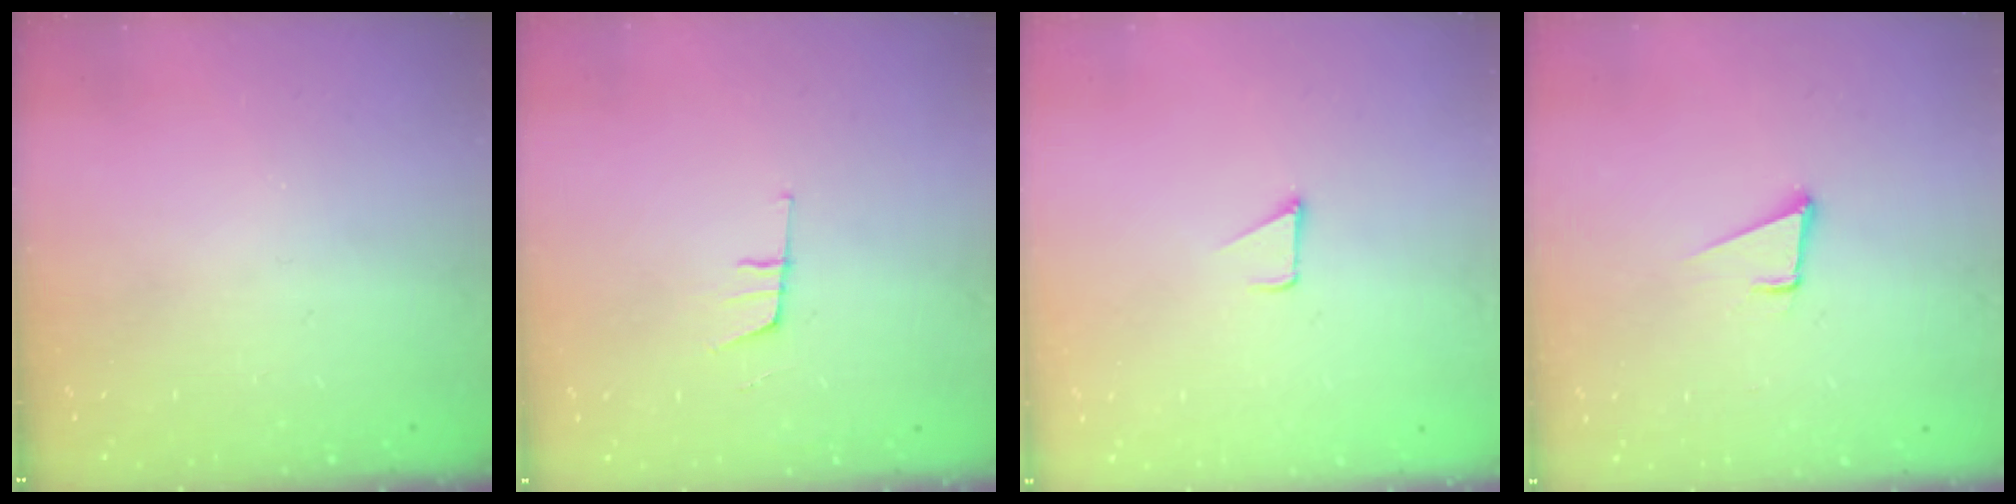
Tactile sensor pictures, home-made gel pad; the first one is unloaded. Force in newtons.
{"total": 7.7, "press": 7.2, "slide": 2.8}
{"total": 1.2, "press": 1.2, "slide": 0.1}
{"total": 3.6, "press": 2.7, "slide": 2.4}